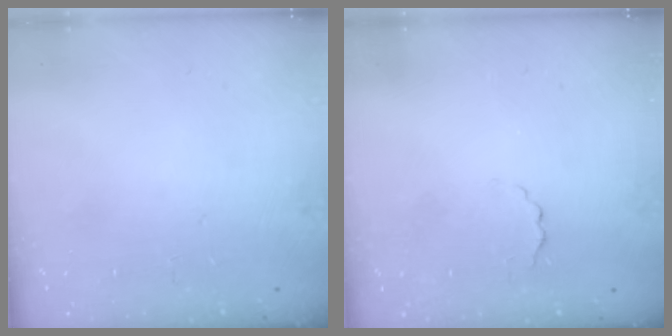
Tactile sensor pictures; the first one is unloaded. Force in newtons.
{"total": 1.5, "press": 1.4, "slide": 0.5}